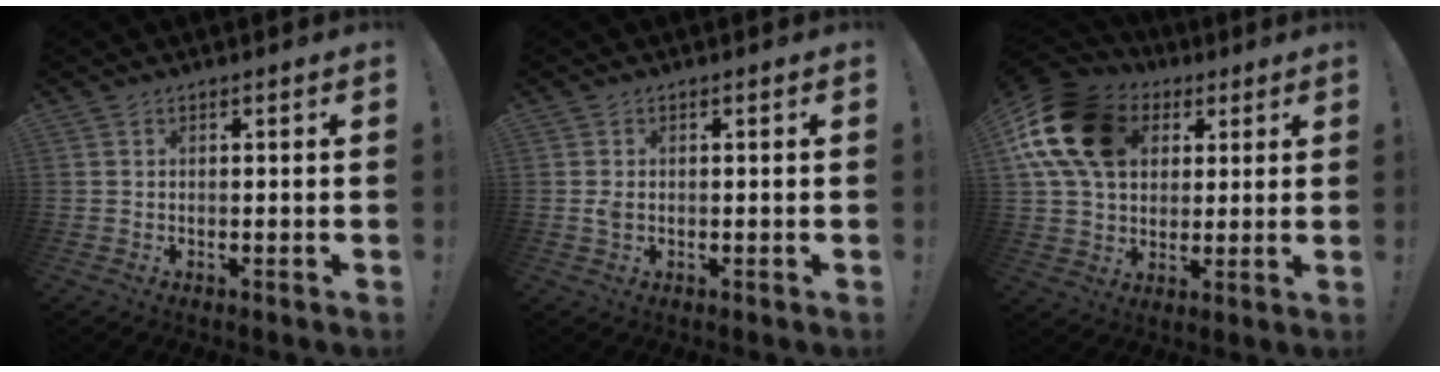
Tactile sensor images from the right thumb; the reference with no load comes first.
{"total": 1.4, "force": [-0.2, 1.0, 1.0], "torque": [-0.015, 0.003, -0.004]}
{"total": 19.8, "force": [6.1, 14.6, 11.9], "torque": [-0.207, -0.015, 0.117]}